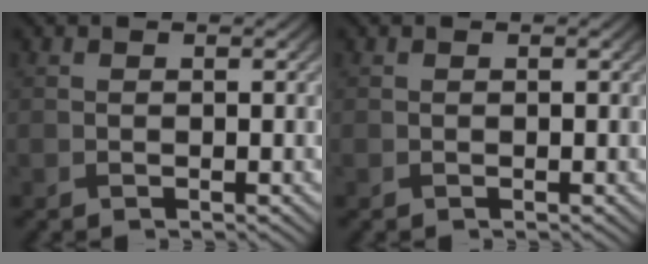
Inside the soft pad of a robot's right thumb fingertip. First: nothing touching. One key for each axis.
{"total": 0.0}